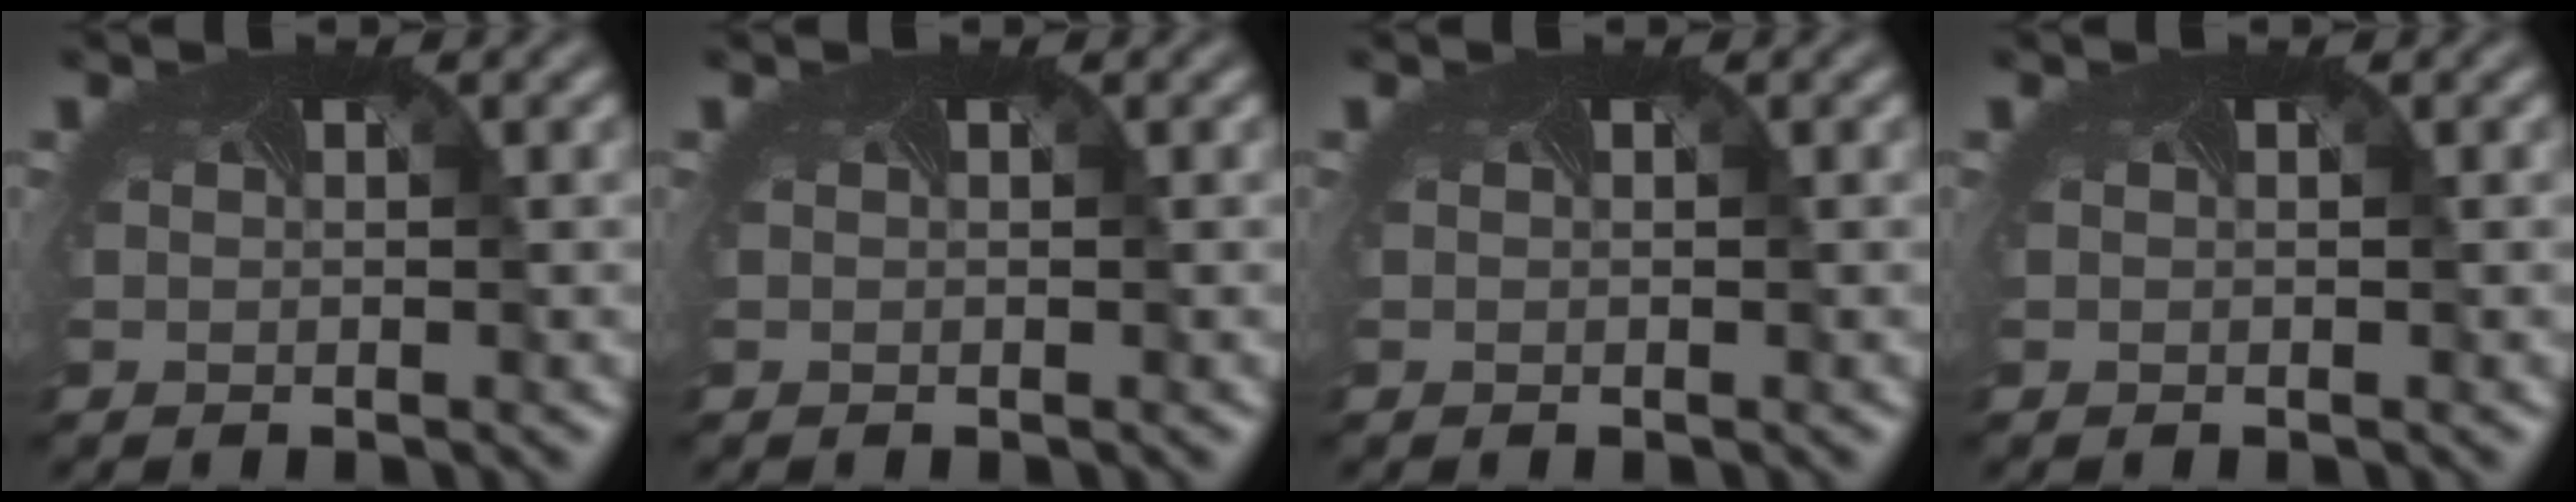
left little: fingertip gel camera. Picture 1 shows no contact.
{"total": 0.0}
{"total": 0.0}
{"total": 0.0}